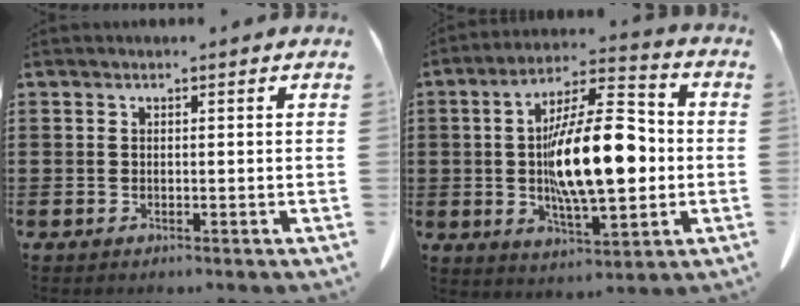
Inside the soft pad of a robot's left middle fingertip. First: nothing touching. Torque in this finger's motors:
{"motor_torque": [2.14, 0.00, 1.05, 0.21]}